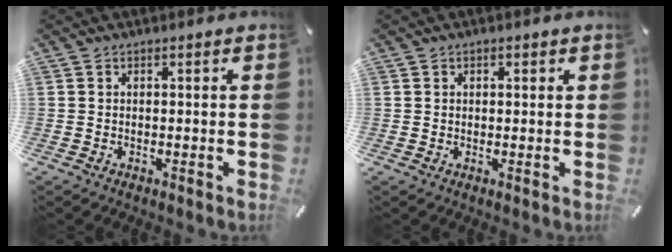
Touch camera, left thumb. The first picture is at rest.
{"total": 1.1, "force": [0.3, 1.0, 0.3], "torque": [0.003, 0.002, 0.002]}